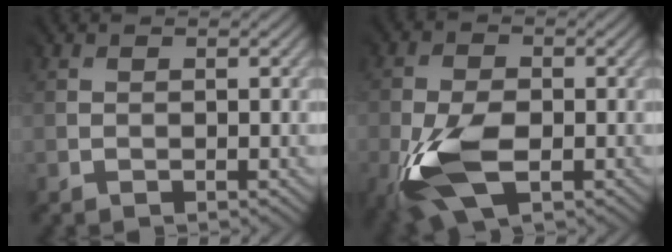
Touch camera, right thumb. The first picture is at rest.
{"total": 9.0, "force": [-3.5, 4.6, 6.8], "torque": [-0.163, -0.016, -0.072]}